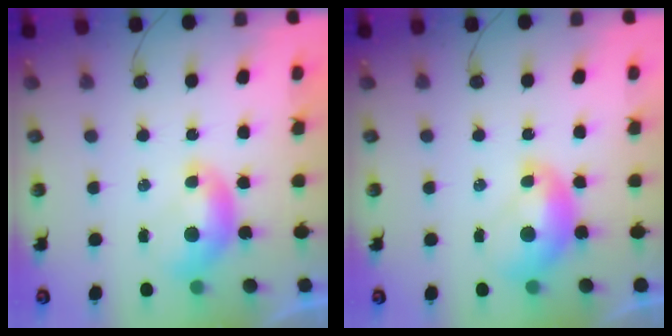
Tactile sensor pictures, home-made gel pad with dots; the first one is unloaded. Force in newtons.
{"total": 1.6, "press": 1.6, "slide": 0.2}